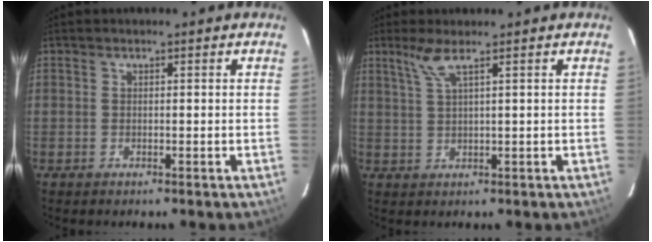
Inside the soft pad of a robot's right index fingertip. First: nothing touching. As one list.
[{"total": 3.2, "force": [2.0, -0.4, 2.5], "torque": [-0.054, -0.003, 0.045]}]